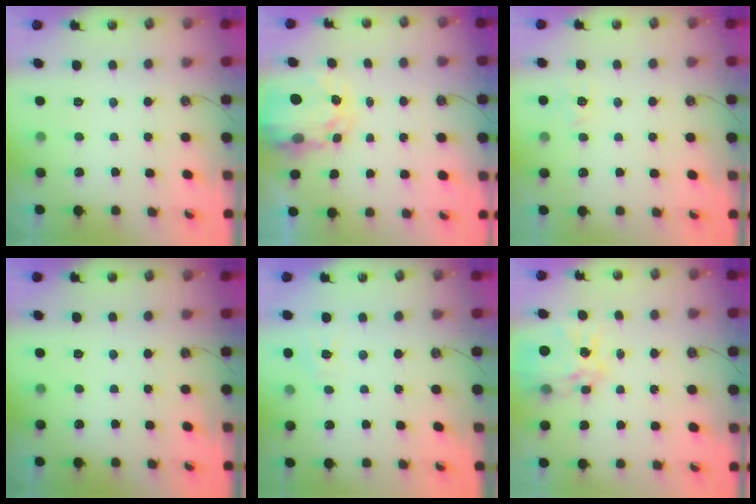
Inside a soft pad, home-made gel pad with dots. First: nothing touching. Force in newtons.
{"total": 5.9, "press": 5.8, "slide": 0.6}
{"total": 6.5, "press": 6.5, "slide": 0.6}
{"total": 0.0}
{"total": 5.3, "press": 5.2, "slide": 0.5}
{"total": 13.5, "press": 13.4, "slide": 1.4}